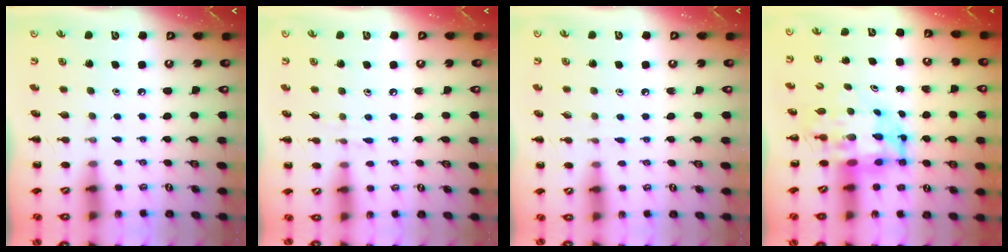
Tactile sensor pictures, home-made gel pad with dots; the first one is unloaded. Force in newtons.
{"total": 5.3, "press": 5.0, "slide": 1.8}
{"total": 4.7, "press": 4.2, "slide": 2.0}
{"total": 7.2, "press": 6.9, "slide": 2.2}